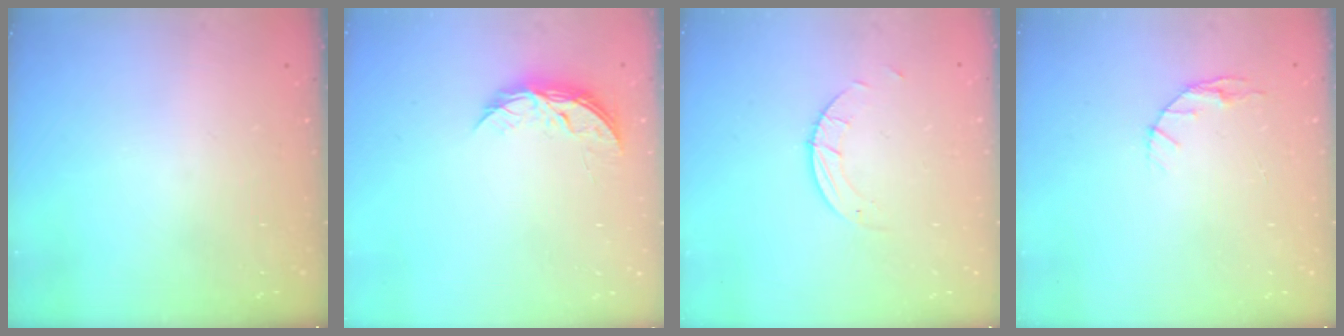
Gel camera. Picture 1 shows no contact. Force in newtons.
{"total": 5.4, "press": 5.4, "slide": 0.5}
{"total": 1.9, "press": 1.9, "slide": 0.1}
{"total": 5.0, "press": 4.9, "slide": 0.6}